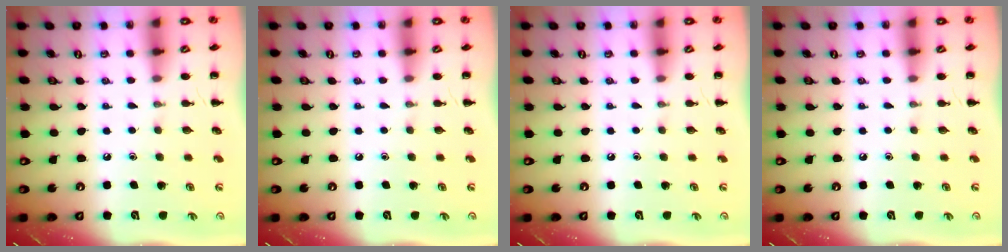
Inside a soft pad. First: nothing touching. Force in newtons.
{"total": 0.0}
{"total": 0.0}
{"total": 0.0}